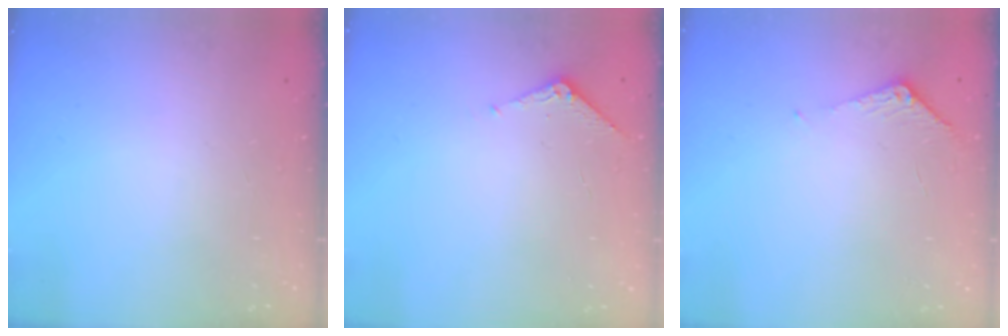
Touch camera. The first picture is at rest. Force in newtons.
{"total": 6.2, "press": 6.1, "slide": 0.6}
{"total": 6.4, "press": 6.4, "slide": 0.6}